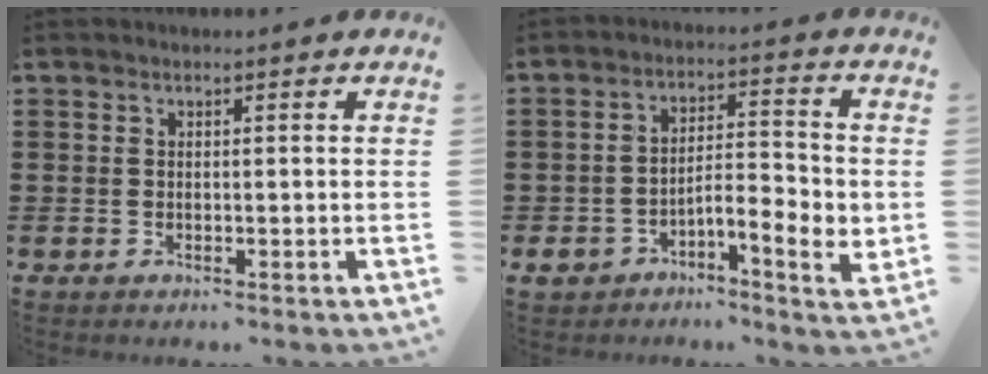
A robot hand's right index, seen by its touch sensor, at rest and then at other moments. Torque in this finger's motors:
{"motor_torque": [0.64, 0.48, 0.24, 0.10]}